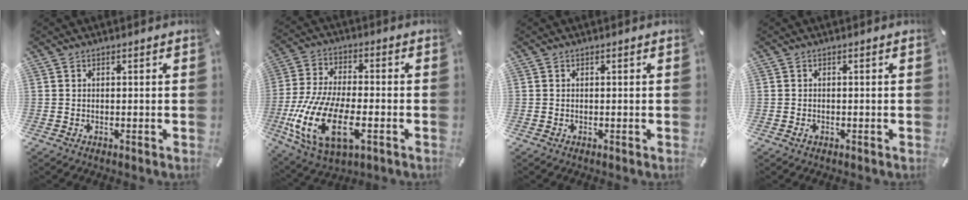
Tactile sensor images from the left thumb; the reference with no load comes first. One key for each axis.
{"total": 17.8, "fx": -6.1, "fy": 8.4, "fz": 14.5, "tx": -0.317, "ty": -0.003, "tz": -0.102}
{"total": 0.0}
{"total": 0.8, "fx": -0.4, "fy": 0.5, "fz": 0.4, "tx": -0.008, "ty": 0.002, "tz": -0.008}